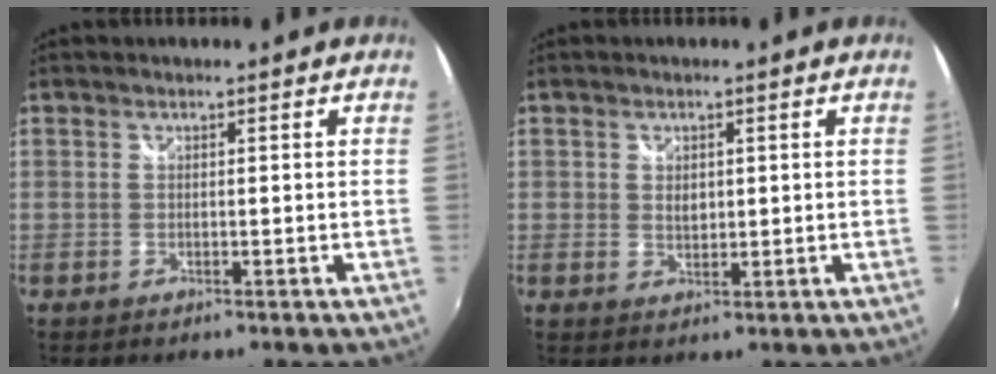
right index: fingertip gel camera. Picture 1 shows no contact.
{"total": 2.3, "force": [0.3, 1.8, 1.4], "torque": [-0.020, 0.000, 0.005]}